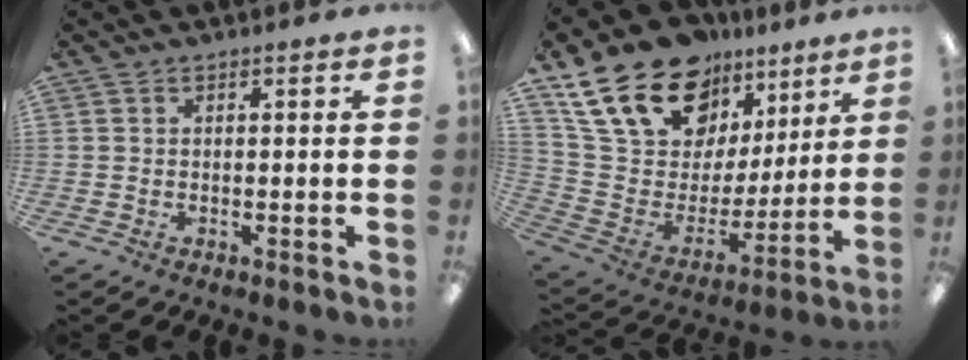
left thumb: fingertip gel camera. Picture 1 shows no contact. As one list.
[{"total": 21.9, "force": [15.1, 12.2, 10.2], "torque": [-0.196, -0.088, 0.283]}]